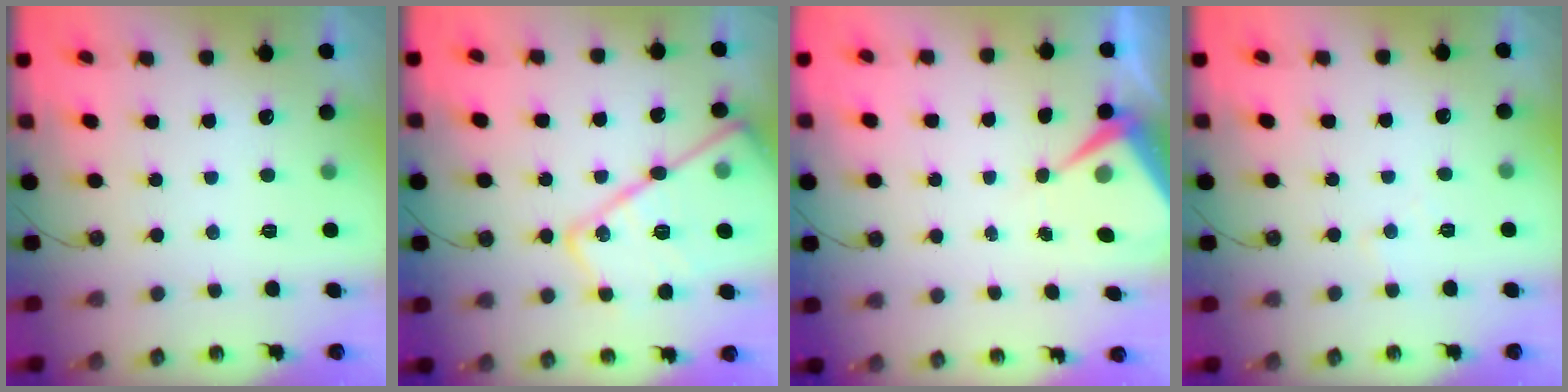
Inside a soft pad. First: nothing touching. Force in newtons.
{"total": 23.5, "press": 23.4, "slide": 1.8}
{"total": 6.3, "press": 6.3, "slide": 0.8}
{"total": 4.1, "press": 4.0, "slide": 0.7}